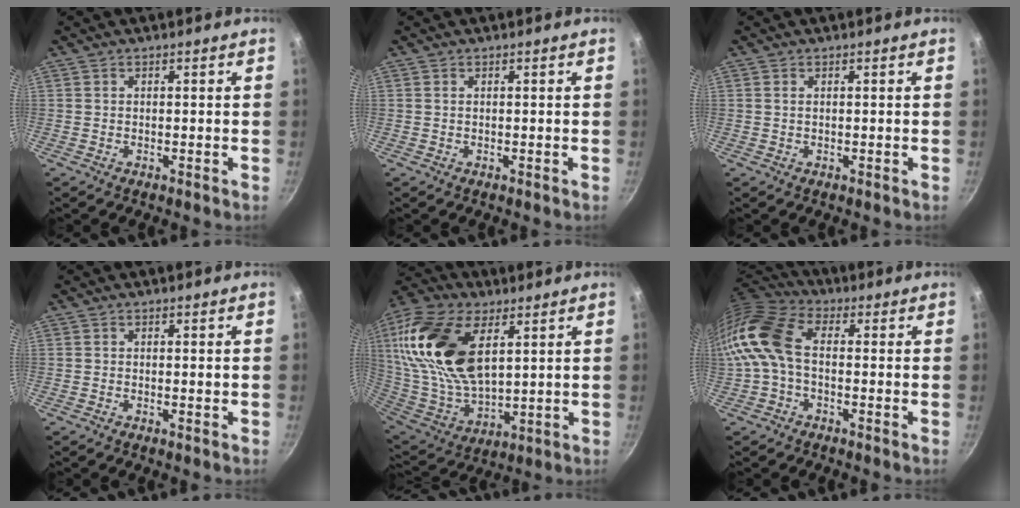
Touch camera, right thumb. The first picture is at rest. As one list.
[{"total": 0.0}, {"total": 0.5, "force": [0.2, 0.2, 0.5], "torque": [-0.009, 0.001, 0.003]}, {"total": 0.5, "force": [0.0, 0.1, 0.5], "torque": [-0.007, 0.000, -0.001]}, {"total": 24.3, "force": [8.4, 13.3, 18.5], "torque": [-0.360, -0.031, 0.161]}, {"total": 12.7, "force": [-0.5, 7.8, 10.1], "torque": [-0.201, 0.031, -0.028]}]